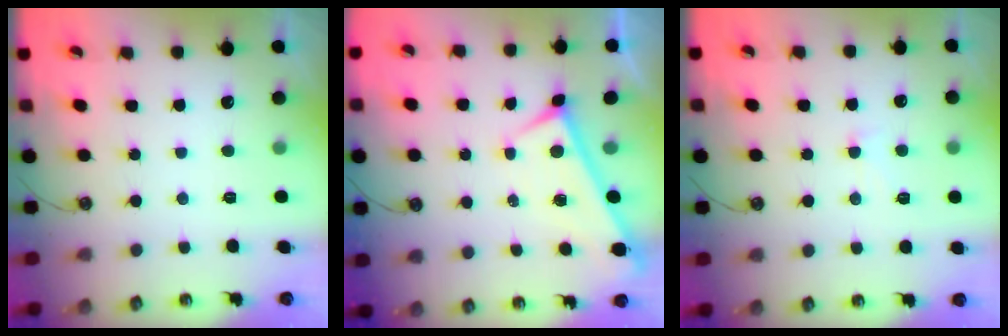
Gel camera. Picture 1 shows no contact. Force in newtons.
{"total": 0.0}
{"total": 0.8, "press": 0.5, "slide": 0.7}